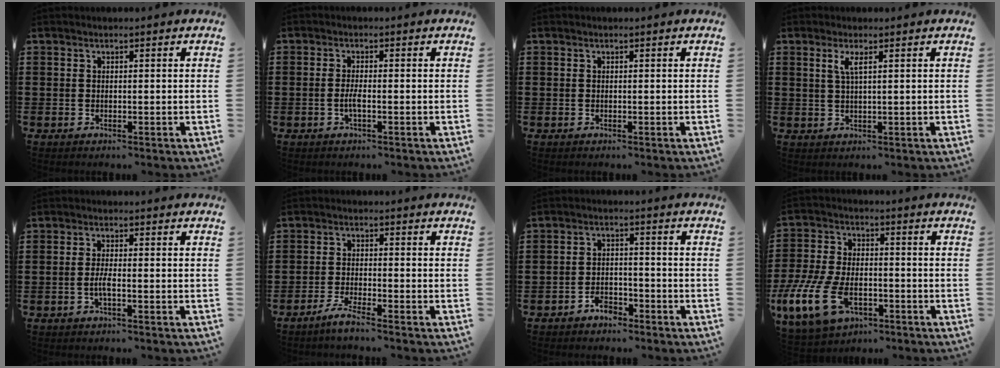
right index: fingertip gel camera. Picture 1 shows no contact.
{"total": 2.3, "force": [-0.8, 0.4, 2.1], "torque": [-0.046, -0.002, -0.016]}
{"total": 0.0}
{"total": 2.3, "force": [1.0, 0.3, 2.1], "torque": [-0.044, 0.002, 0.015]}
{"total": 2.5, "force": [-0.9, 0.4, 2.3], "torque": [-0.056, -0.006, -0.020]}
{"total": 2.8, "force": [-2.4, -0.2, 1.4], "torque": [-0.038, -0.003, -0.049]}
{"total": 3.0, "force": [-2.5, 1.3, 0.9], "torque": [-0.020, 0.006, -0.050]}
{"total": 9.7, "force": [-4.1, 5.0, 7.3], "torque": [-0.179, -0.002, -0.078]}